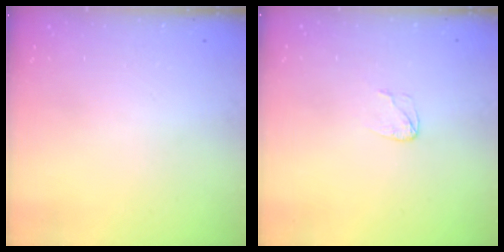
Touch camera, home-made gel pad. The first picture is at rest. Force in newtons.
{"total": 3.4, "press": 3.4, "slide": 0.3}